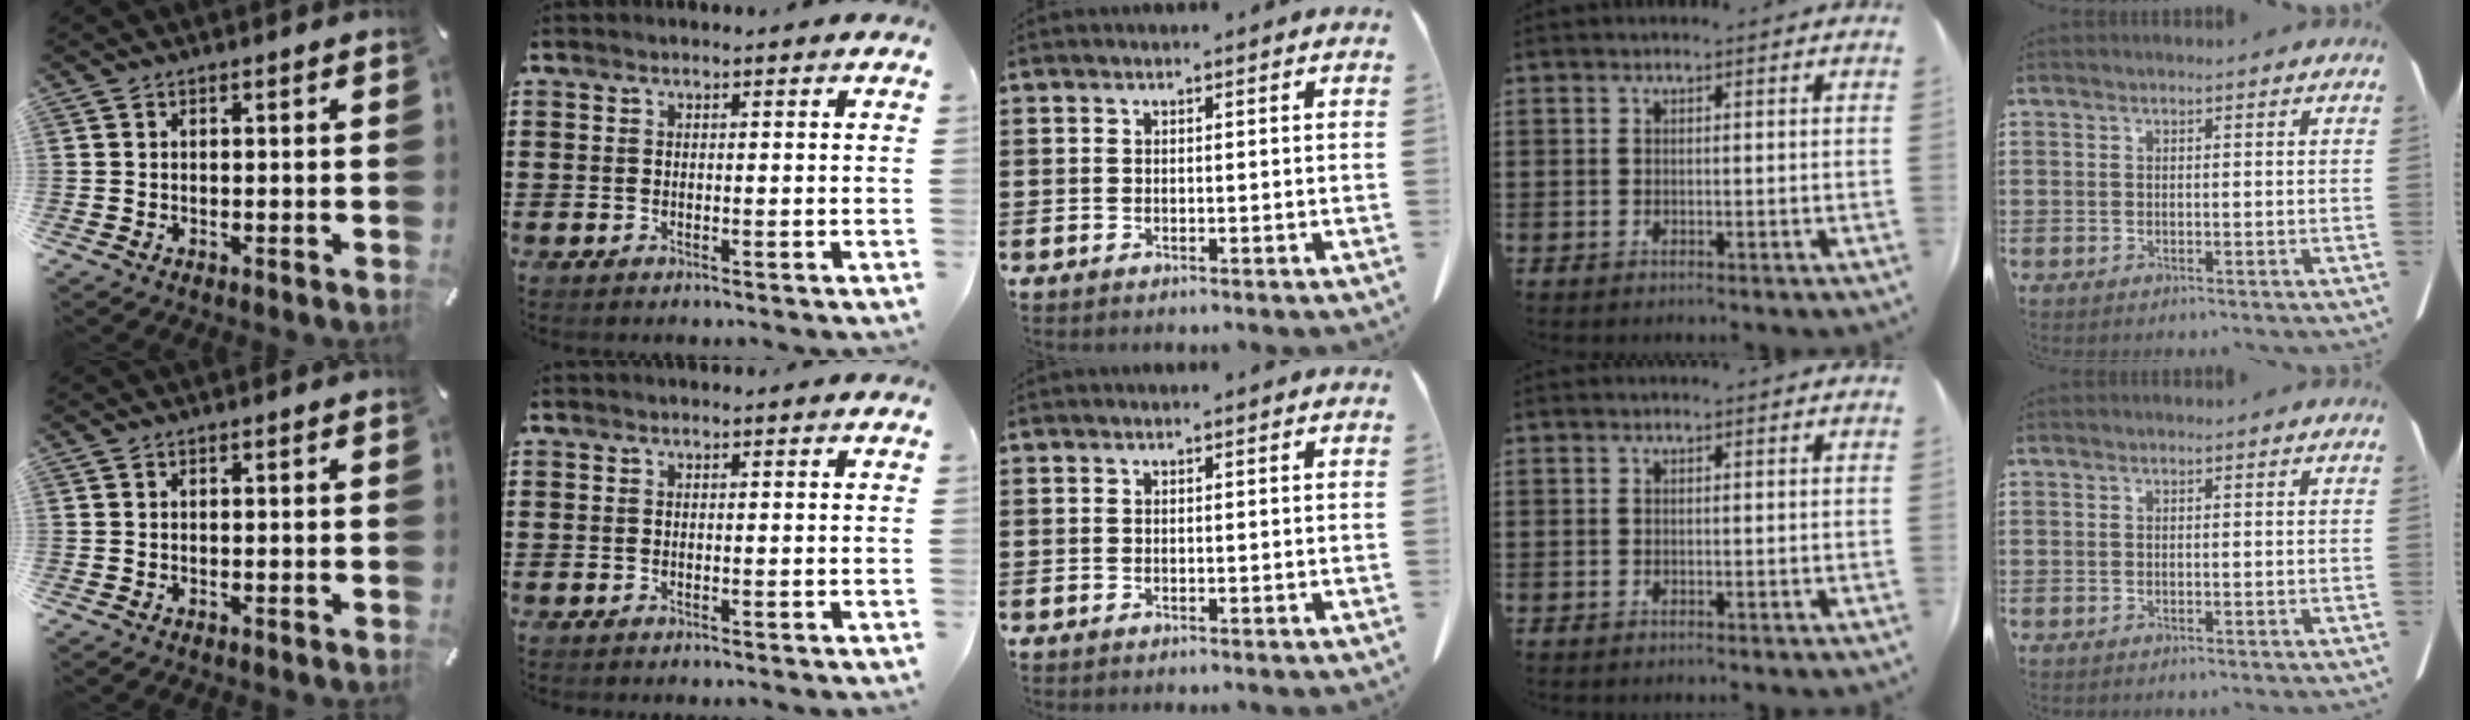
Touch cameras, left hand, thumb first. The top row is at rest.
{}